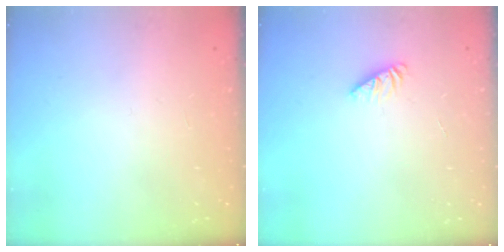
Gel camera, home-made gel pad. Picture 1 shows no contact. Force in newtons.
{"total": 1.8, "press": 1.8, "slide": 0.3}